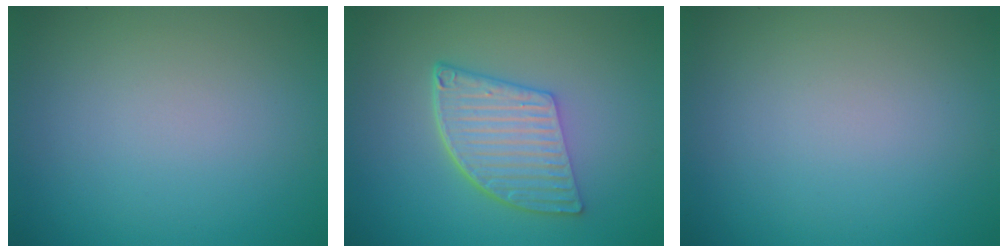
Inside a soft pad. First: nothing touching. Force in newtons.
{"total": 5.8, "press": 4.2, "slide": 4.0}
{"total": 0.0}